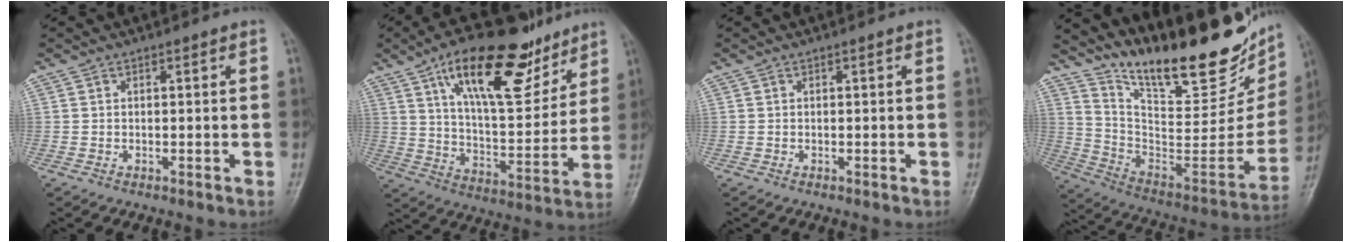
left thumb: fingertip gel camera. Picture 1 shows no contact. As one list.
[{"total": 22.3, "force": [13.4, 8.8, 15.5], "torque": [-0.206, -0.053, 0.225]}, {"total": 0.0}, {"total": 30.8, "force": [21.6, 9.9, 19.5], "torque": [-0.268, -0.106, 0.342]}]